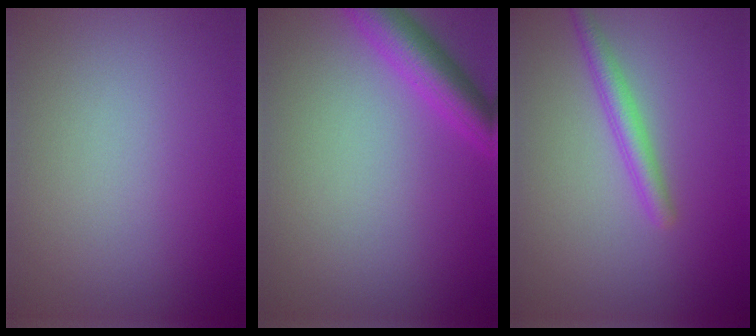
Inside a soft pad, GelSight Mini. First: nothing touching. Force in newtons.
{"total": 4.0, "press": 4.0, "slide": 0.1}
{"total": 2.1, "press": 2.1, "slide": 0.1}